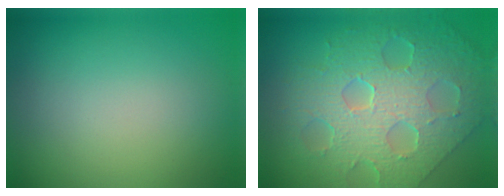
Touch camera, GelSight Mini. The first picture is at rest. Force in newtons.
{"total": 9.0, "press": 6.5, "slide": 6.3}